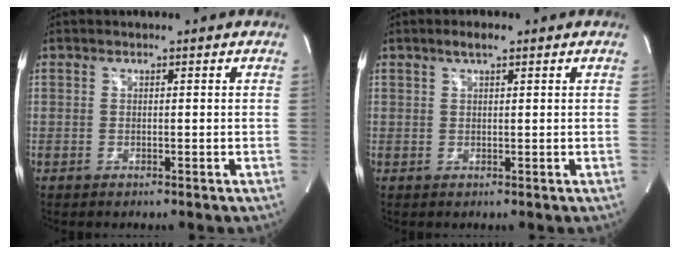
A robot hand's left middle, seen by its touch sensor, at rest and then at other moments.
{"total": 1.9, "force": [1.3, 0.5, 1.4], "torque": [-0.026, 0.006, 0.023]}